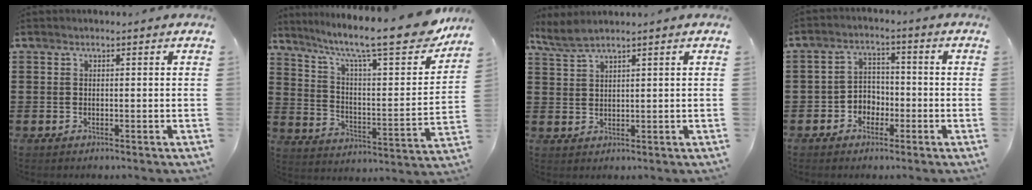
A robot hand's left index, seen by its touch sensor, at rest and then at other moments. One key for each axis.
{"total": 13.0, "fx": 9.9, "fy": 1.8, "fz": 8.2, "tx": -0.160, "ty": -0.065, "tz": 0.158}
{"total": 2.5, "fx": 2.1, "fy": 0.1, "fz": 1.4, "tx": -0.033, "ty": -0.001, "tz": 0.041}
{"total": 3.8, "fx": -2.1, "fy": 2.9, "fz": 1.2, "tx": -0.032, "ty": 0.011, "tz": -0.047}